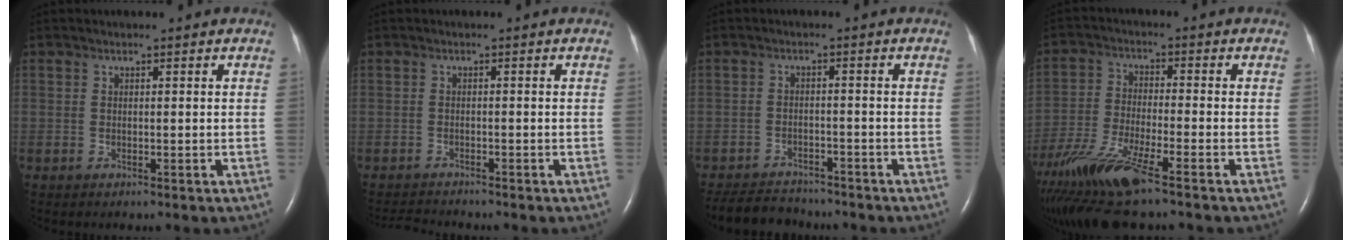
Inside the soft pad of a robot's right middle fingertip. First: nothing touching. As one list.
[{"total": 2.9, "force": [-2.8, -0.5, 0.1], "torque": [-0.003, -0.016, -0.049]}, {"total": 7.4, "force": [-7.0, 1.9, 1.4], "torque": [-0.023, -0.005, -0.111]}, {"total": 14.1, "force": [-9.8, 1.4, 10.1], "torque": [-0.213, -0.039, -0.181]}]